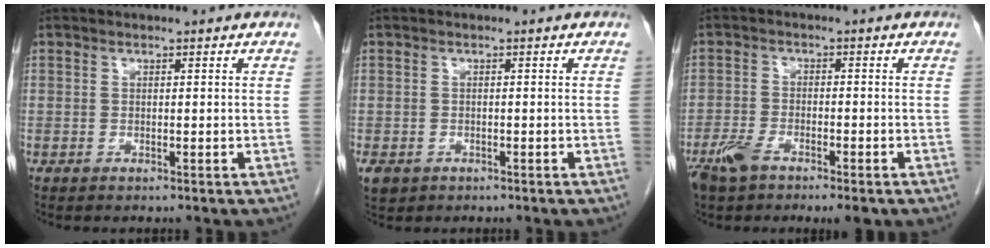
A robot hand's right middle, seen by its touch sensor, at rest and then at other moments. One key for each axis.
{"total": 3.2, "fx": -1.7, "fy": 2.4, "fz": 1.1, "tx": -0.019, "ty": -0.001, "tz": -0.024}
{"total": 7.3, "fx": -4.8, "fy": 2.5, "fz": 4.9, "tx": -0.088, "ty": -0.010, "tz": -0.081}